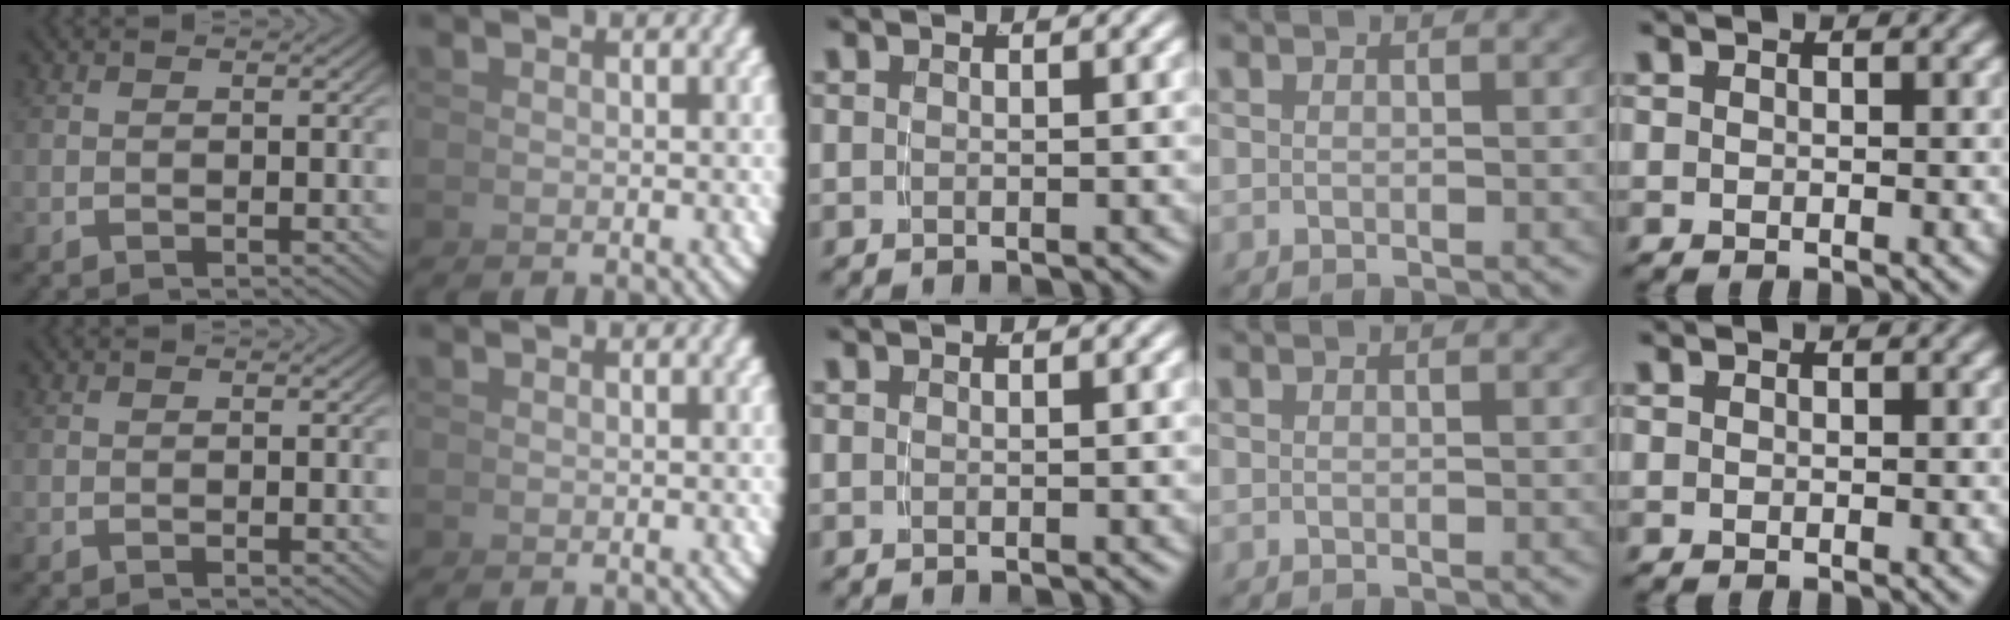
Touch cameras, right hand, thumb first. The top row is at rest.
{}